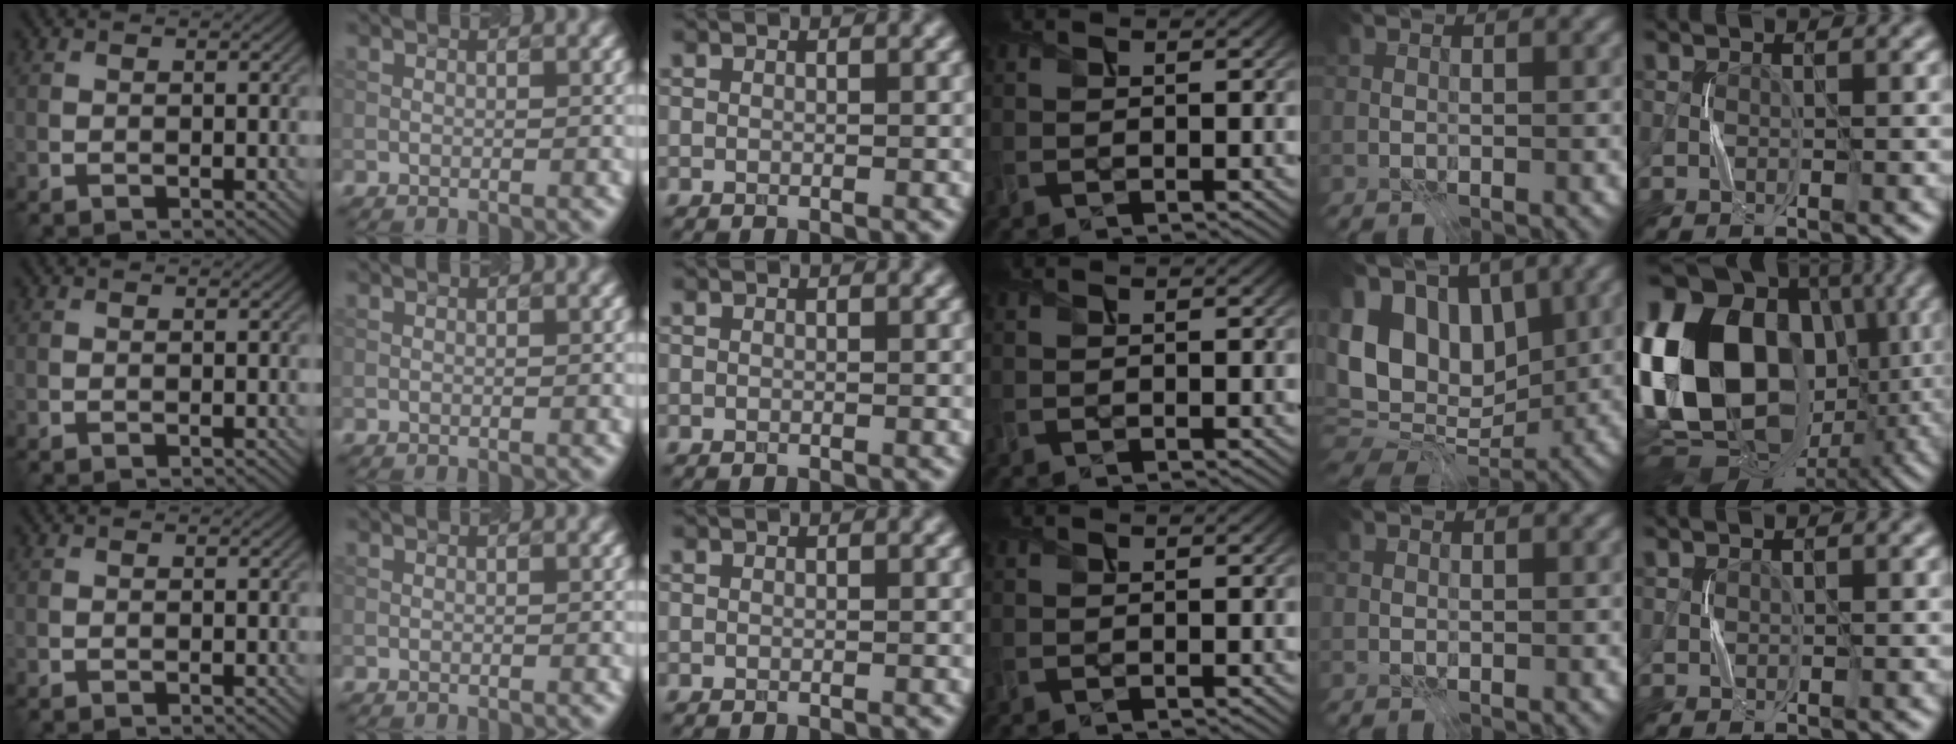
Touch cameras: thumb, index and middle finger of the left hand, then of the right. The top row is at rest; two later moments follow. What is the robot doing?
{"motion": "press", "object": "gel pad"}